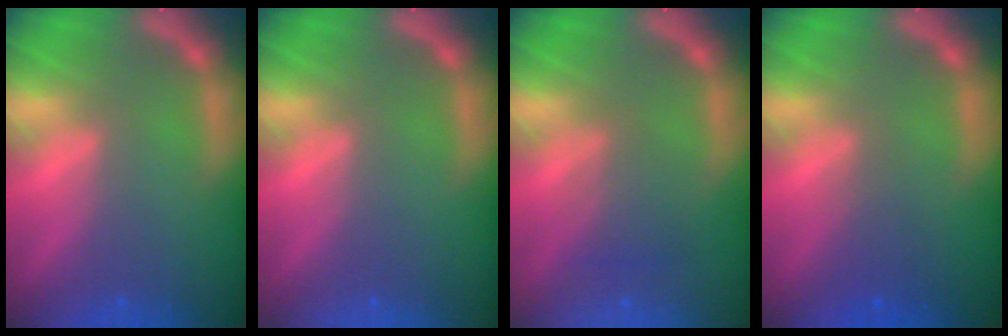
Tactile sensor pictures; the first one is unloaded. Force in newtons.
{"total": 0.0}
{"total": 2.5}
{"total": 2.0}